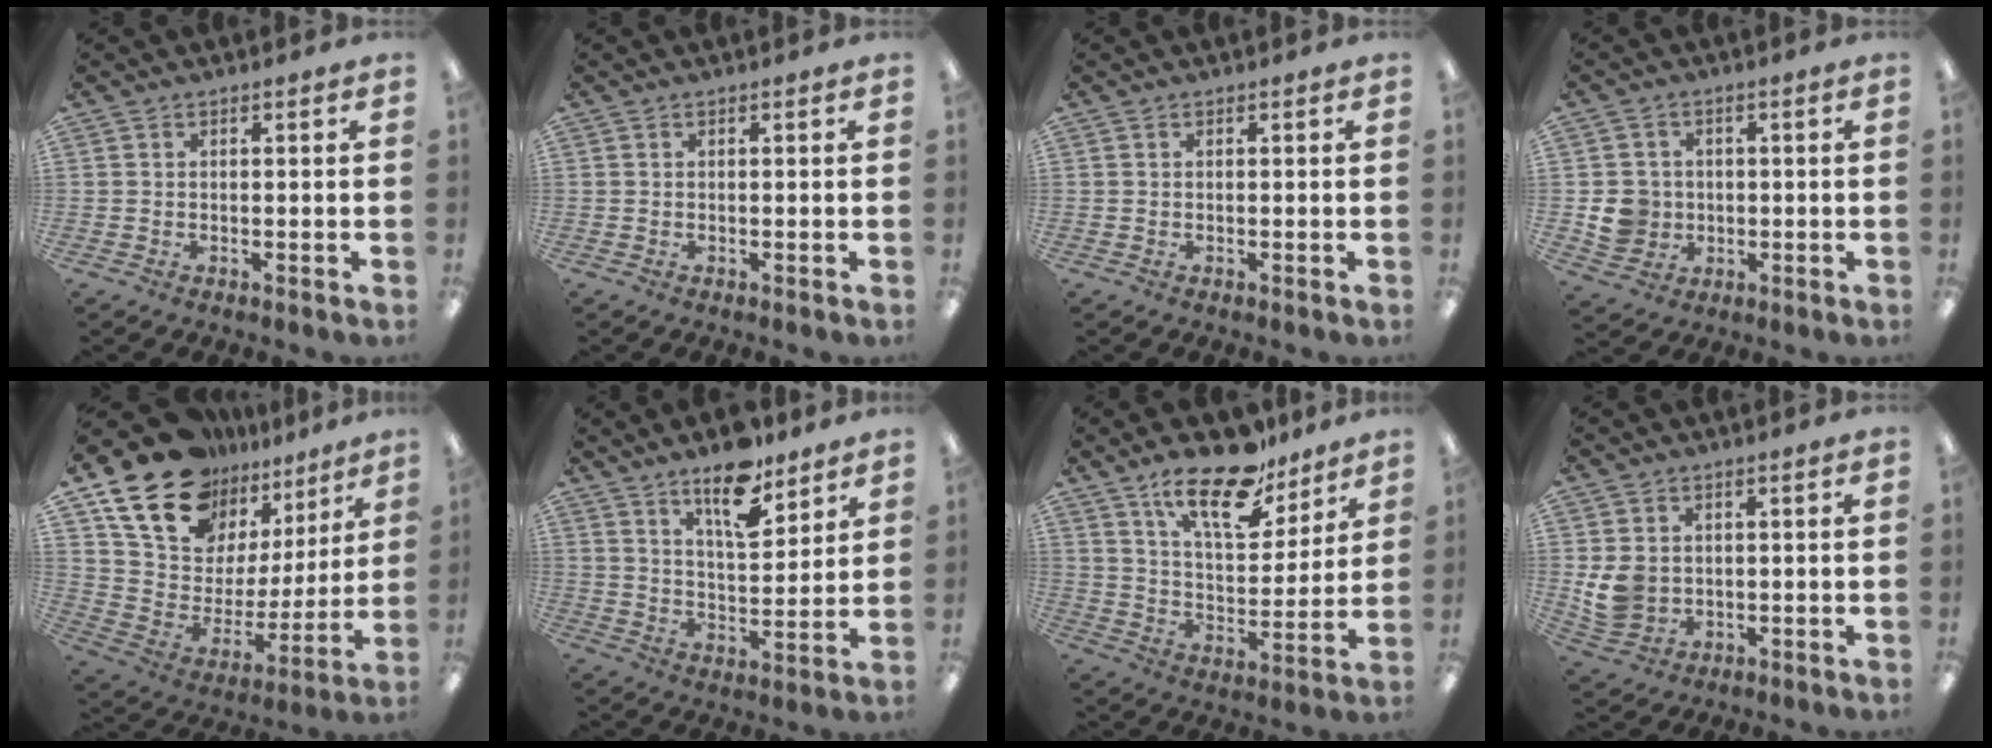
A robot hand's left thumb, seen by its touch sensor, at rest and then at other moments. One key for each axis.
{"total": 0.0}
{"total": 0.0}
{"total": 7.0, "fx": -0.6, "fy": 6.6, "fz": 2.1, "tx": -0.044, "ty": 0.012, "tz": -0.006}
{"total": 20.2, "fx": 15.0, "fy": 11.3, "fz": 7.4, "tx": -0.149, "ty": -0.099, "tz": 0.278}
{"total": 12.8, "fx": 9.4, "fy": 4.8, "fz": 7.3, "tx": -0.101, "ty": -0.056, "tz": 0.161}
{"total": 18.1, "fx": 13.1, "fy": 7.3, "fz": 10.2, "tx": -0.168, "ty": -0.070, "tz": 0.224}
{"total": 7.0, "fx": 0.6, "fy": 6.2, "fz": 3.2, "tx": -0.068, "ty": 0.007, "tz": 0.014}